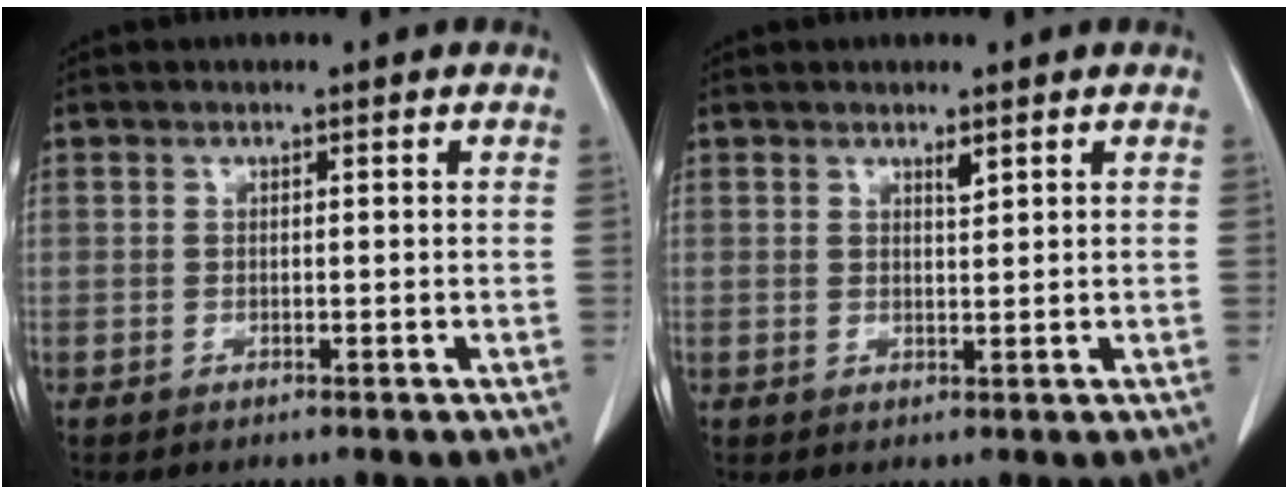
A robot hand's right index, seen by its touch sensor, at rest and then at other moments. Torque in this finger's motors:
{"motor_torque": [0.08, 0.04, 0.00, 0.02]}